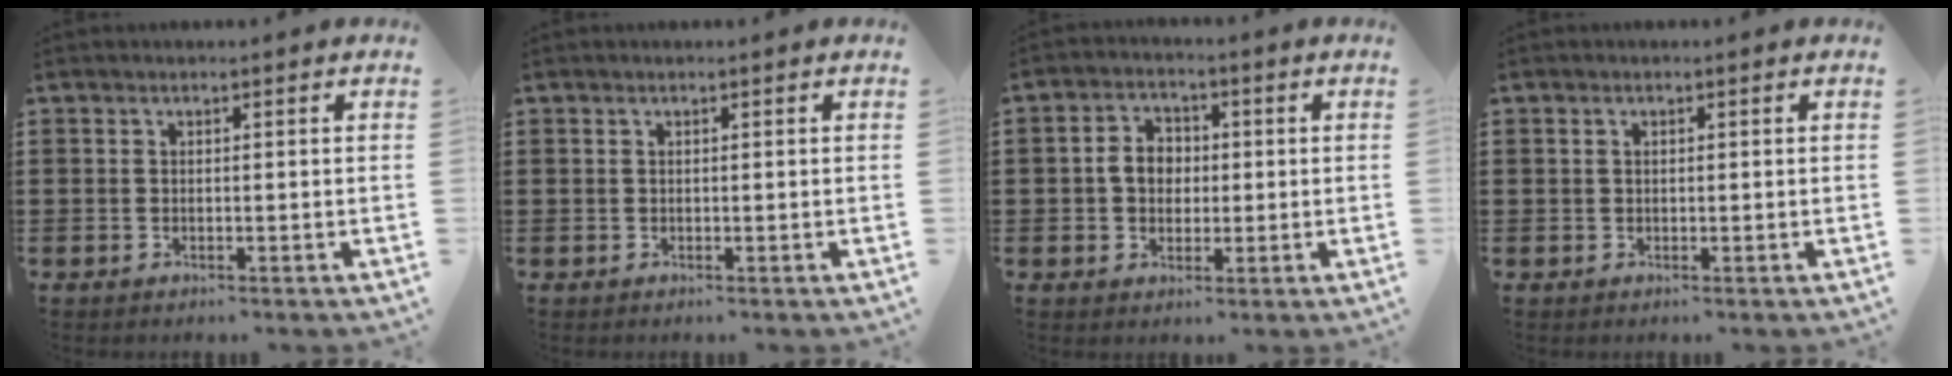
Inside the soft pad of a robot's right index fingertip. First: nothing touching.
{"total": 0.0}
{"total": 4.8, "force": [-0.1, 3.9, 2.8], "torque": [-0.063, 0.015, -0.006]}
{"total": 0.7, "force": [0.2, 0.5, 0.4], "torque": [-0.010, 0.003, 0.004]}